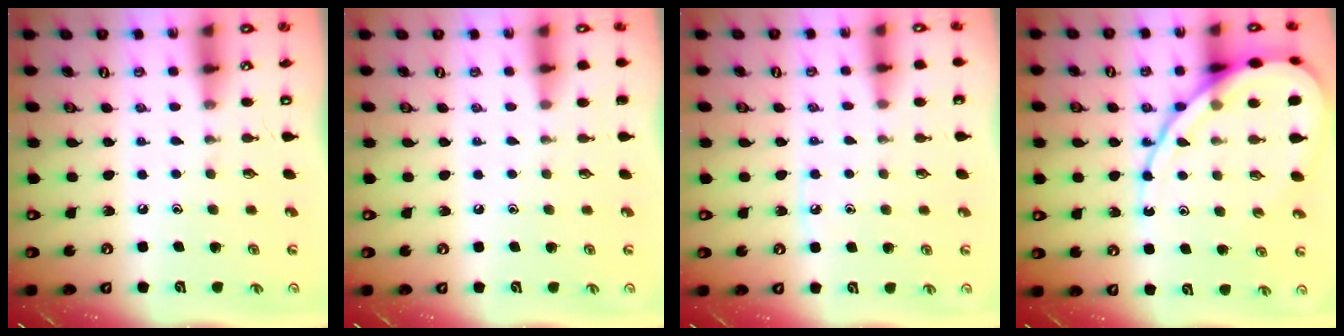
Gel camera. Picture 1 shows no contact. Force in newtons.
{"total": 0.0}
{"total": 4.0, "press": 4.0, "slide": 0.5}
{"total": 15.5, "press": 15.4, "slide": 1.5}